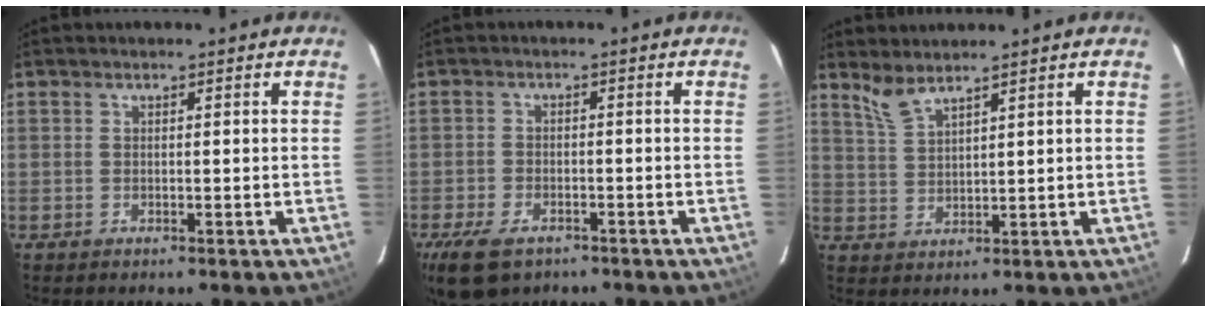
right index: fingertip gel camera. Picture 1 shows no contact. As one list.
[{"total": 9.8, "force": [-6.4, 5.2, 5.3], "torque": [-0.134, -0.021, -0.112]}, {"total": 3.8, "force": [3.4, 0.1, 1.7], "torque": [-0.039, 0.002, 0.075]}]